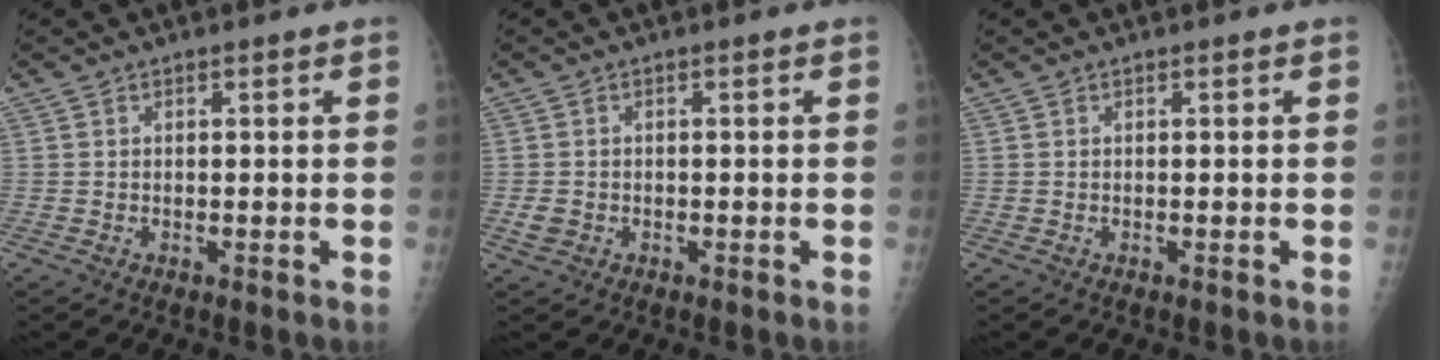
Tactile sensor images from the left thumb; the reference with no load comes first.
{"total": 2.7, "force": [-0.9, 2.2, 1.4], "torque": [-0.025, 0.001, -0.013]}
{"total": 0.0}